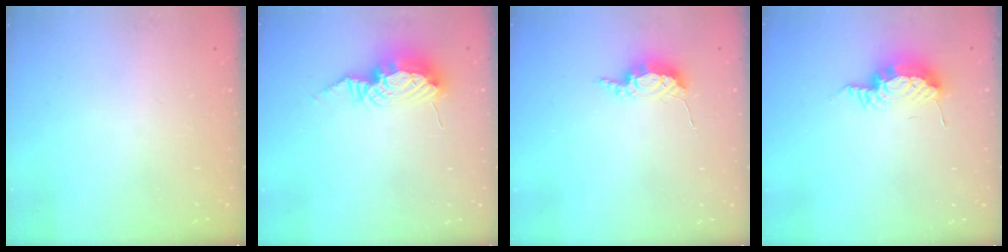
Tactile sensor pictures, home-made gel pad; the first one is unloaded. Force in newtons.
{"total": 9.8, "press": 9.8, "slide": 0.9}
{"total": 6.3, "press": 6.2, "slide": 0.4}
{"total": 9.1, "press": 8.9, "slide": 2.1}